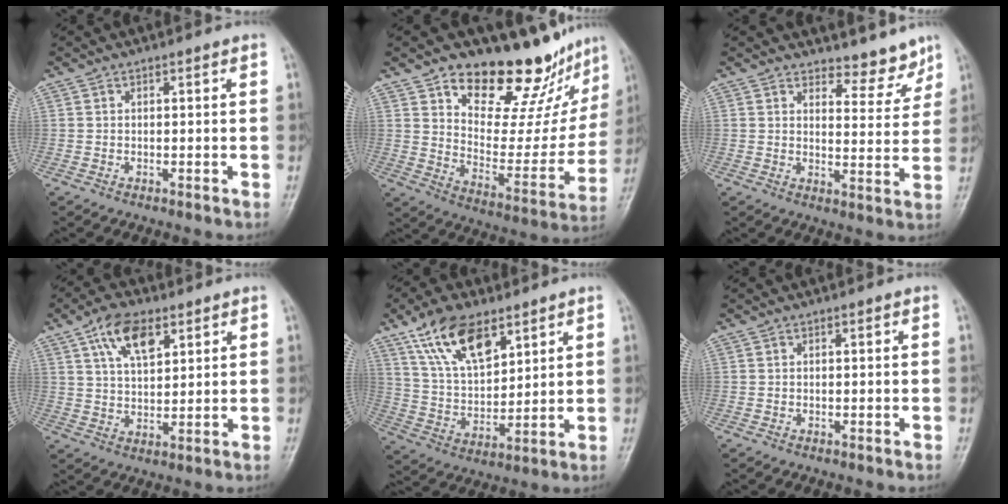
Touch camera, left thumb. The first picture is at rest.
{"total": 21.5, "force": [16.6, 9.0, 10.4], "torque": [-0.088, -0.112, 0.243]}
{"total": 6.3, "force": [5.8, 2.4, 1.1], "torque": [0.008, -0.056, 0.078]}
{"total": 9.1, "force": [4.8, 4.5, 6.3], "torque": [-0.098, -0.018, 0.087]}
{"total": 14.5, "force": [8.7, 6.9, 9.3], "torque": [-0.141, -0.033, 0.169]}
{"total": 0.0}